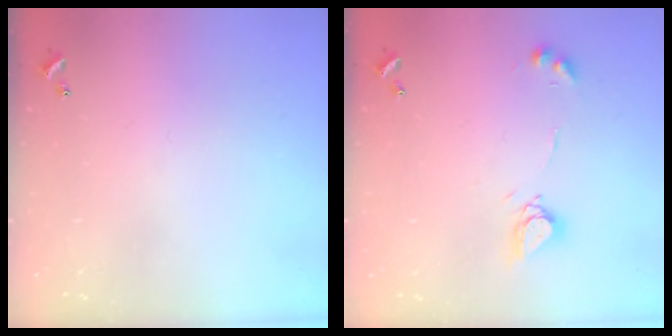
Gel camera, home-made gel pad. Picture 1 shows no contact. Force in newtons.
{"total": 8.5, "press": 8.4, "slide": 0.9}